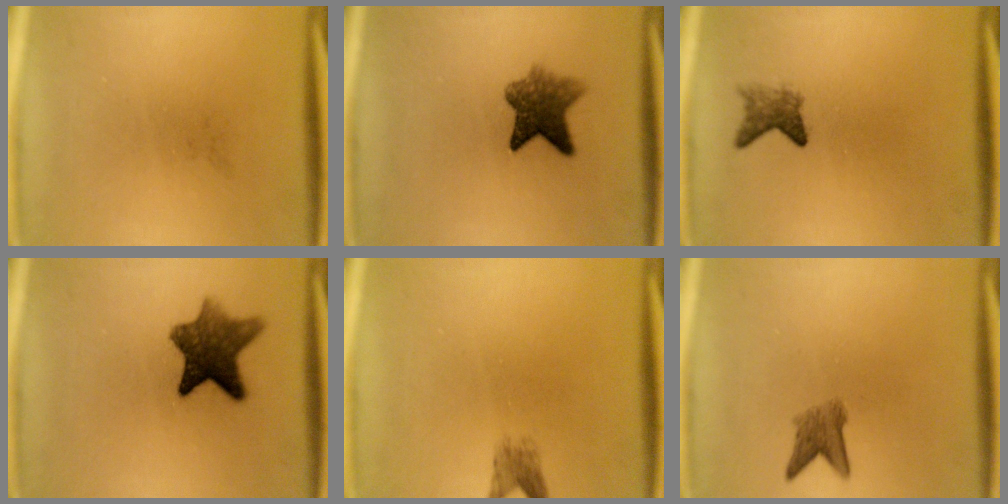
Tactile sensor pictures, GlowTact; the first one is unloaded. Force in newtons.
{"total": 6.5}
{"total": 2.5}
{"total": 9.0}
{"total": 2.0}
{"total": 3.0}